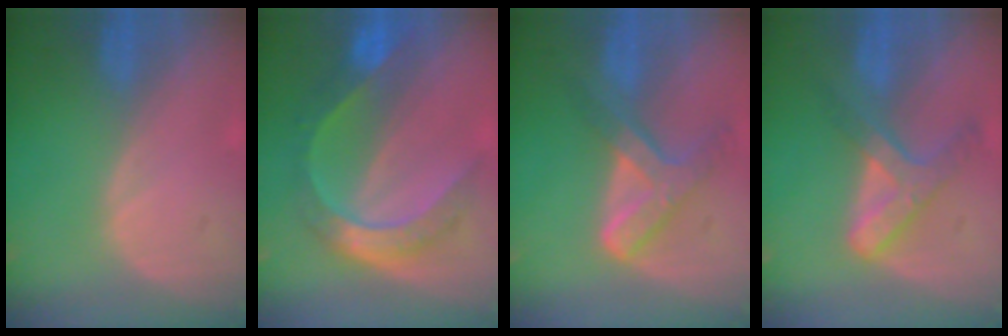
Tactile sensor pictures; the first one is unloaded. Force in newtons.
{"total": 8.4, "press": 8.3, "slide": 0.9}
{"total": 7.4, "press": 6.2, "slide": 4.0}
{"total": 6.9, "press": 5.9, "slide": 3.5}